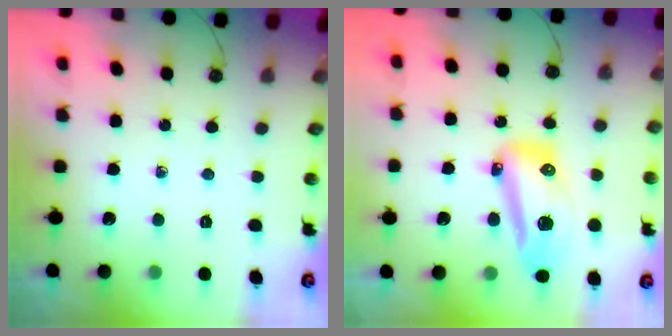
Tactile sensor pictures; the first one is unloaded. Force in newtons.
{"total": 16.2, "press": 15.0, "slide": 6.1}